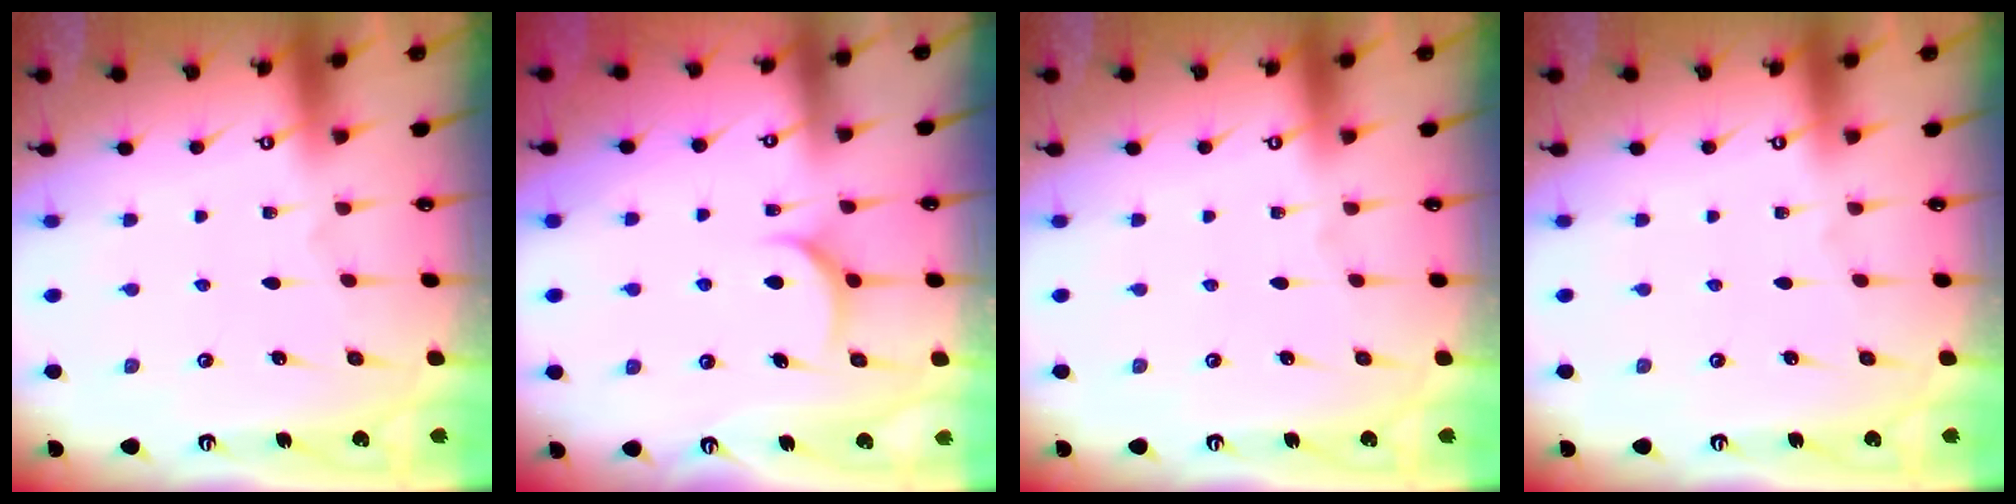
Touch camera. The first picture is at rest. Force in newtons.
{"total": 6.7, "press": 6.7, "slide": 0.4}
{"total": 0.0}
{"total": 0.0}